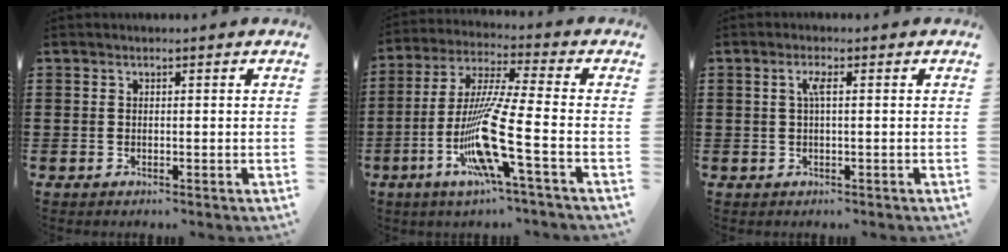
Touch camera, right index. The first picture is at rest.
{"total": 13.7, "force": [-5.0, 1.1, 12.7], "torque": [-0.273, -0.021, -0.103]}
{"total": 2.1, "force": [0.3, 0.2, 2.0], "torque": [-0.042, 0.002, 0.003]}